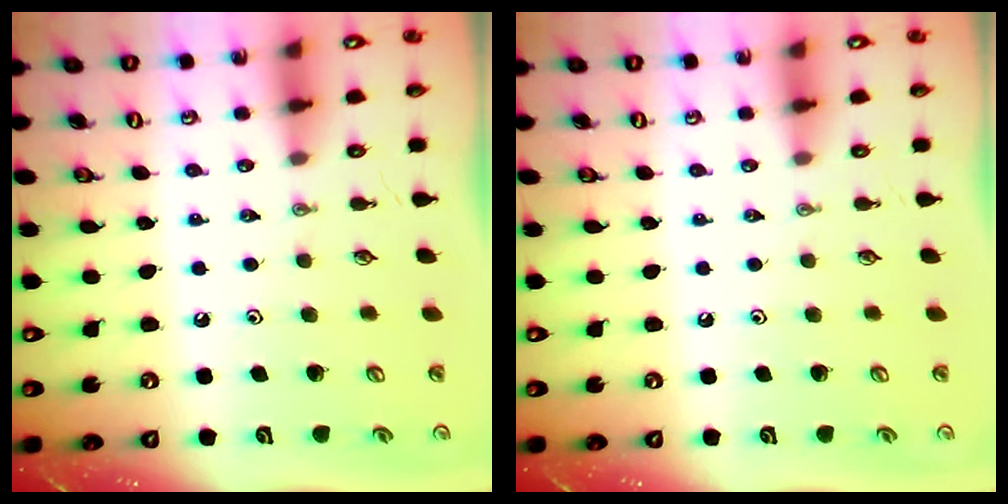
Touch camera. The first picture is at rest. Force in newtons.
{"total": 0.0}